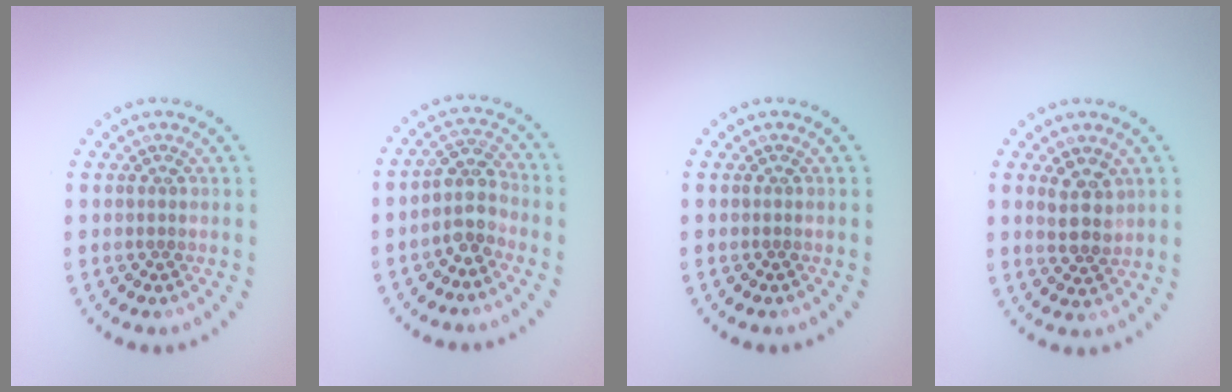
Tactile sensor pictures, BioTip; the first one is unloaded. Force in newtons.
{"total": 3.1, "press": 2.5, "slide": 1.9}
{"total": 0.0}
{"total": 2.6, "press": 2.5, "slide": 0.8}